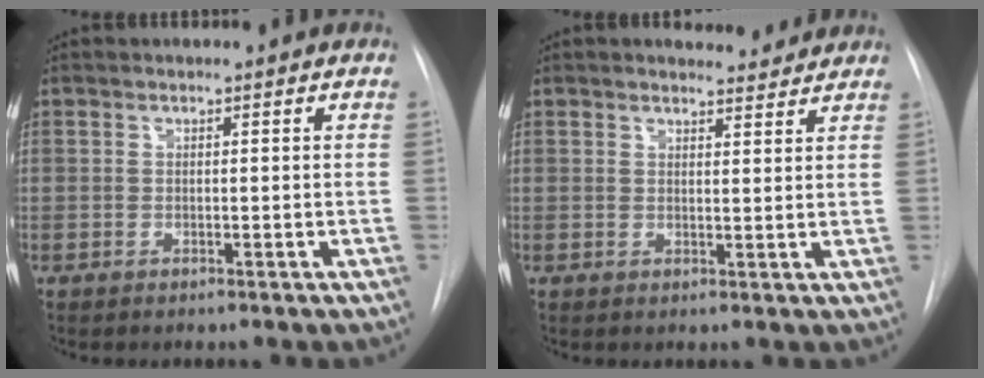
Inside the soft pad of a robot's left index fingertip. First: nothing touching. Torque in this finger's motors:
{"motor_torque": [0.33, -0.53, 0.07, 0.01]}